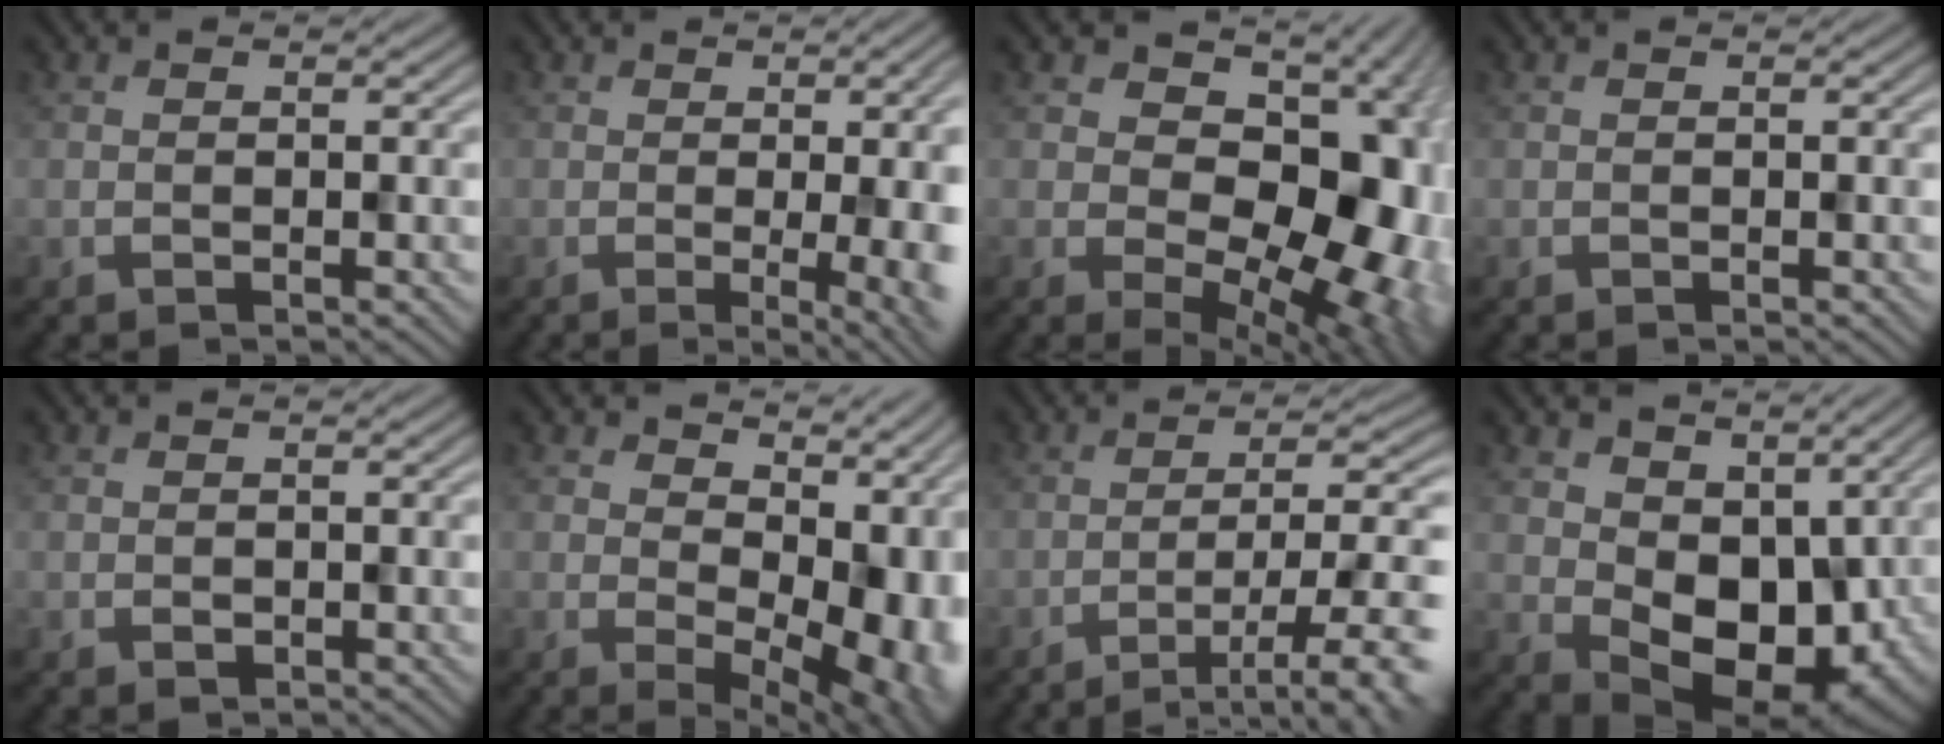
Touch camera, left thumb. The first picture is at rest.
{"total": 12.1, "force": [-0.7, 4.2, 11.4], "torque": [-0.093, 0.018, -0.002]}
{"total": 14.8, "force": [1.0, 9.7, 11.1], "torque": [-0.114, -0.013, 0.024]}
{"total": 0.0}
{"total": 0.5, "force": [-0.2, 0.5, -0.1], "torque": [0.002, -0.004, 0.000]}
{"total": 13.1, "force": [3.1, 7.5, 10.2], "torque": [-0.108, -0.013, 0.084]}
{"total": 10.0, "force": [-5.0, 2.1, 8.5], "torque": [-0.106, 0.008, -0.068]}
{"total": 9.7, "force": [2.2, 6.7, 6.7], "torque": [-0.127, -0.029, 0.050]}